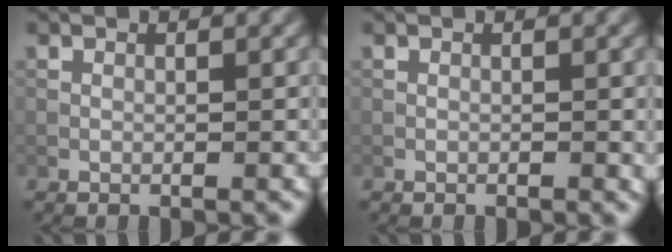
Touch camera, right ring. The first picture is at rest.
{"total": 0.0}